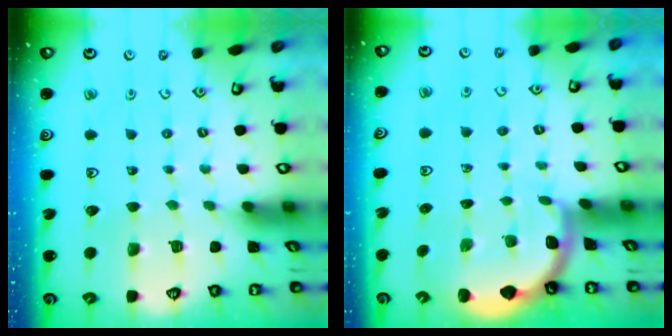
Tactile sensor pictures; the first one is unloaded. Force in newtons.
{"total": 1.8, "press": 1.8, "slide": 0.2}